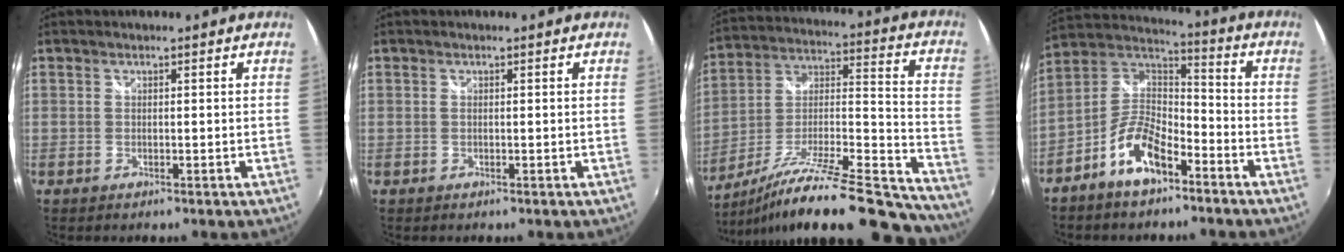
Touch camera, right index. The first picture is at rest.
{"total": 0.0}
{"total": 28.8, "force": [-23.1, 5.5, 16.3], "torque": [-0.223, -0.020, -0.348]}
{"total": 11.6, "force": [-6.6, 5.3, 7.9], "torque": [-0.174, 0.019, -0.125]}